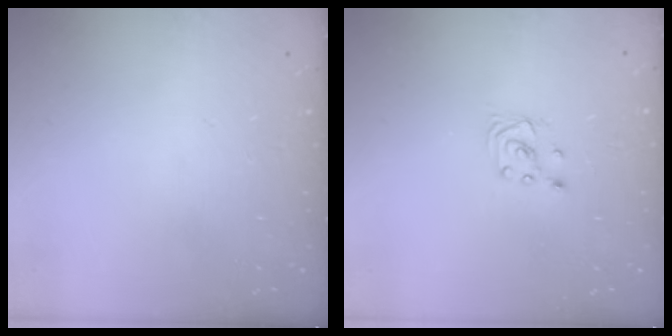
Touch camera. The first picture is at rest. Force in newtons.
{"total": 1.7, "press": 1.6, "slide": 0.1}